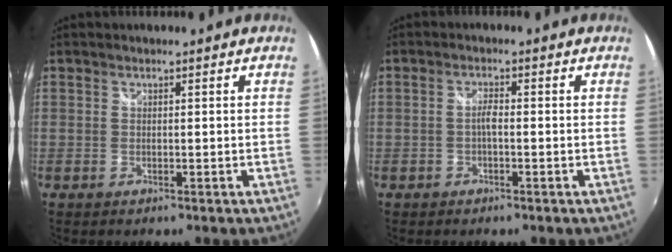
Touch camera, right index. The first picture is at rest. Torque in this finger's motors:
{"motor_torque": [0.32, -0.02, 0.15, 0.04]}